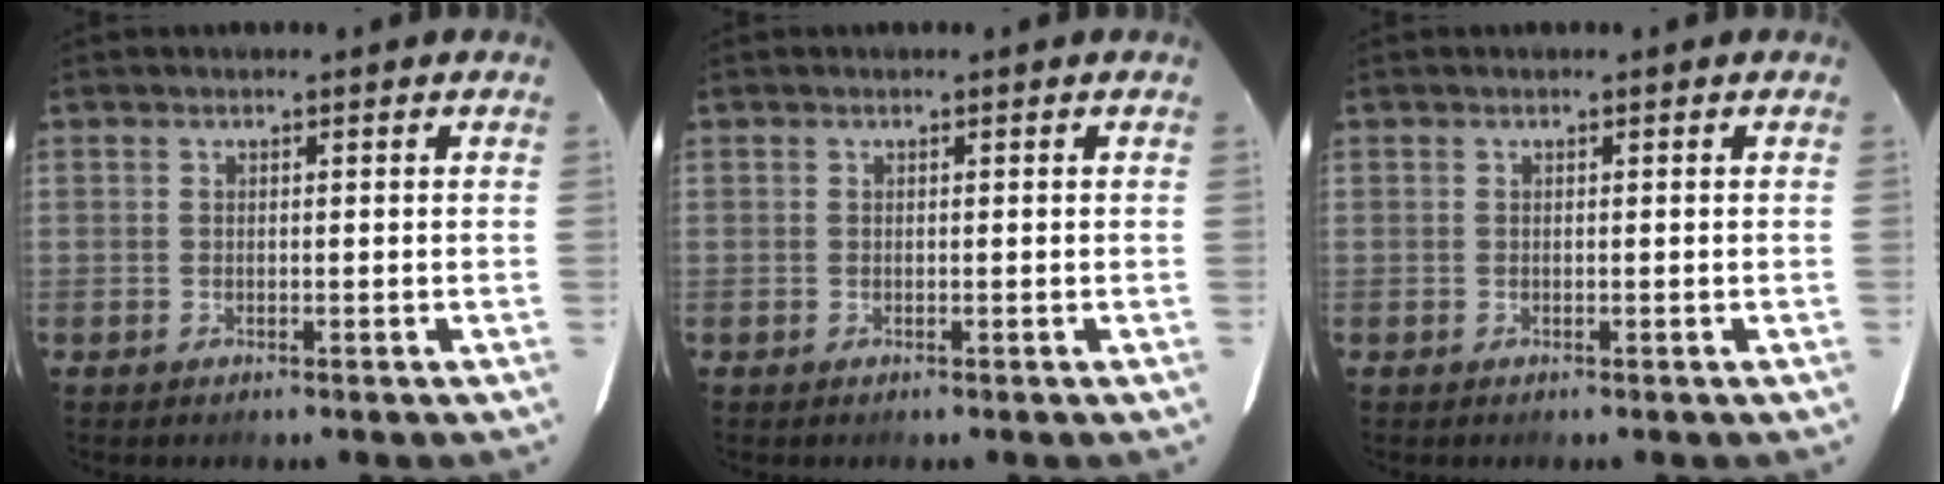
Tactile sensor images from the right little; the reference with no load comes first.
{"total": 0.0}
{"total": 0.0}